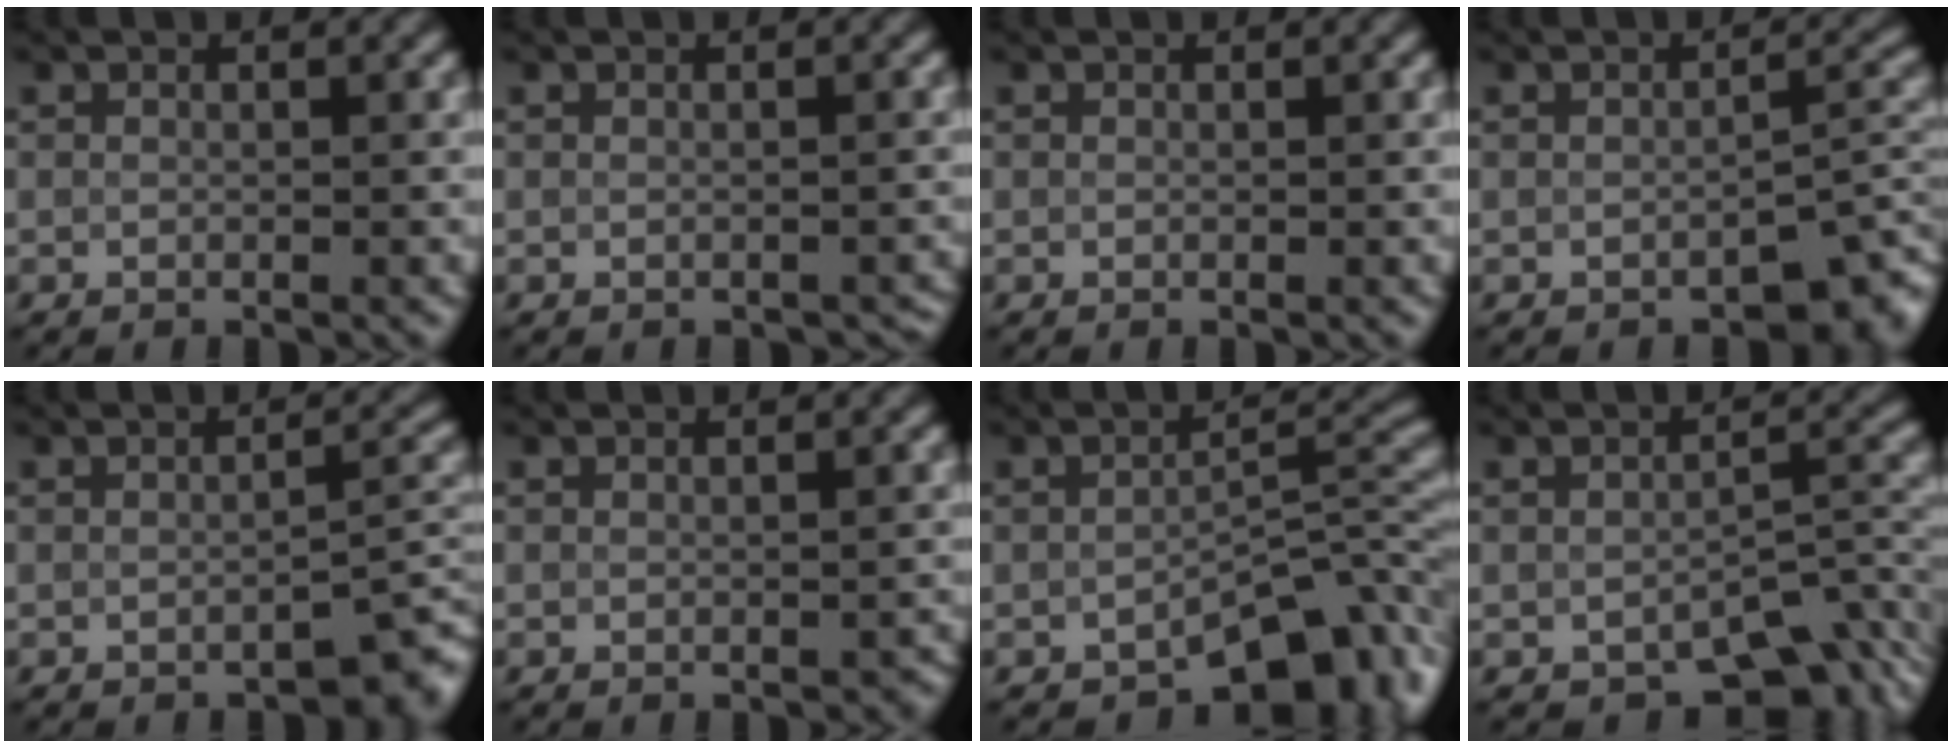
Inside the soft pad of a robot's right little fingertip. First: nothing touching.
{"total": 1.5, "force": [-1.0, 1.0, 0.6], "torque": [0.001, -0.001, -0.007]}
{"total": 0.0}
{"total": 4.2, "force": [-2.5, 2.0, 2.7], "torque": [-0.019, 0.003, -0.037]}
{"total": 3.4, "force": [-2.3, 1.4, 2.0], "torque": [-0.012, 0.004, -0.033]}
{"total": 1.3, "force": [-0.7, 0.9, 0.7], "torque": [-0.005, -0.001, -0.007]}
{"total": 8.4, "force": [-5.6, 4.0, 4.9], "torque": [-0.037, -0.007, -0.091]}
{"total": 6.9, "force": [-4.8, 3.3, 3.8], "torque": [-0.025, -0.013, -0.069]}